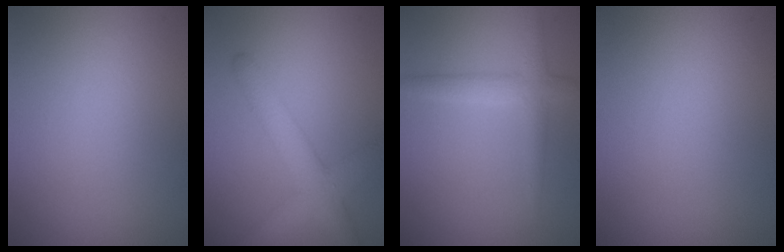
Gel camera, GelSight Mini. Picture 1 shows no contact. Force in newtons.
{"total": 4.5, "press": 4.5, "slide": 0.2}
{"total": 2.5, "press": 2.5, "slide": 0.1}
{"total": 0.0}